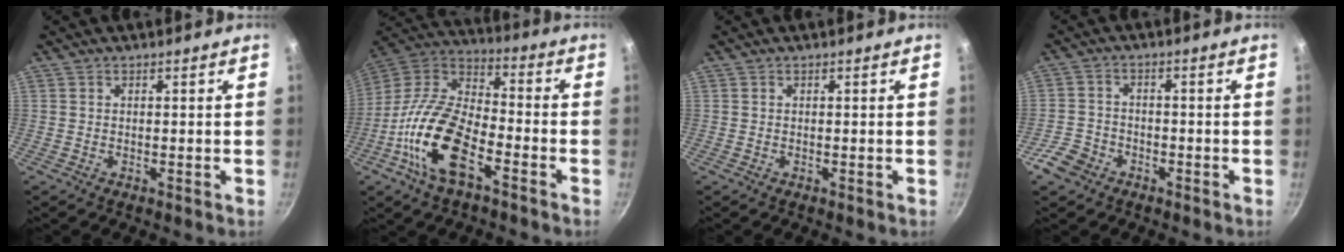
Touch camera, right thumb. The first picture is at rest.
{"total": 18.2, "force": [-7.8, 8.5, 14.0], "torque": [-0.258, 0.049, -0.167]}
{"total": 0.0}
{"total": 5.6, "force": [-3.3, 4.0, 2.0], "torque": [-0.031, 0.033, -0.060]}